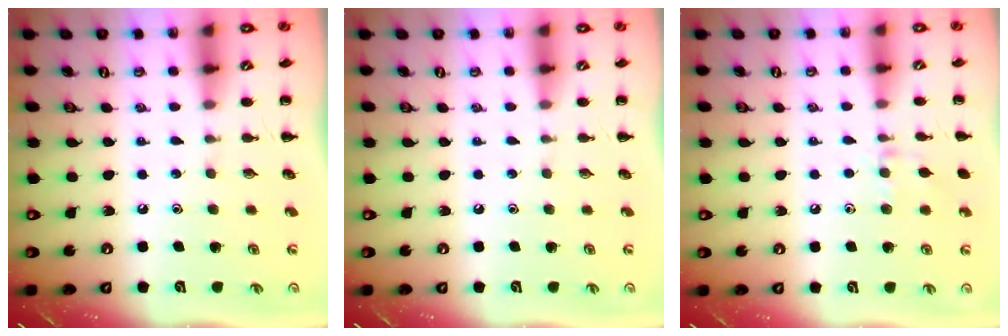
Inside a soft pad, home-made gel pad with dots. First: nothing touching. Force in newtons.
{"total": 0.0}
{"total": 7.0, "press": 6.7, "slide": 1.9}